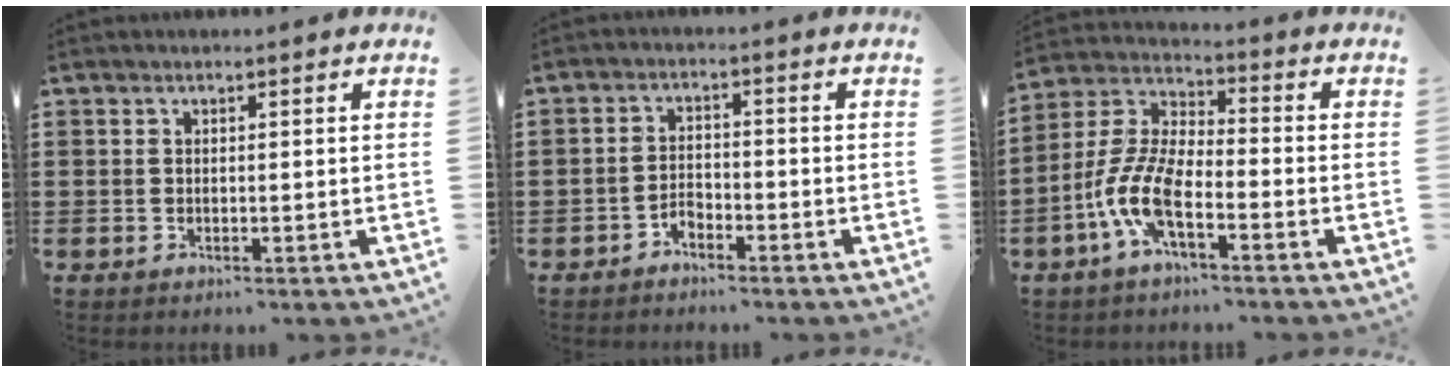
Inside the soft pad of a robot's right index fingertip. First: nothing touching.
{"total": 2.1, "force": [-1.9, 0.9, 0.4], "torque": [-0.015, 0.005, -0.041]}
{"total": 8.9, "force": [-4.3, 2.9, 7.2], "torque": [-0.184, -0.013, -0.086]}